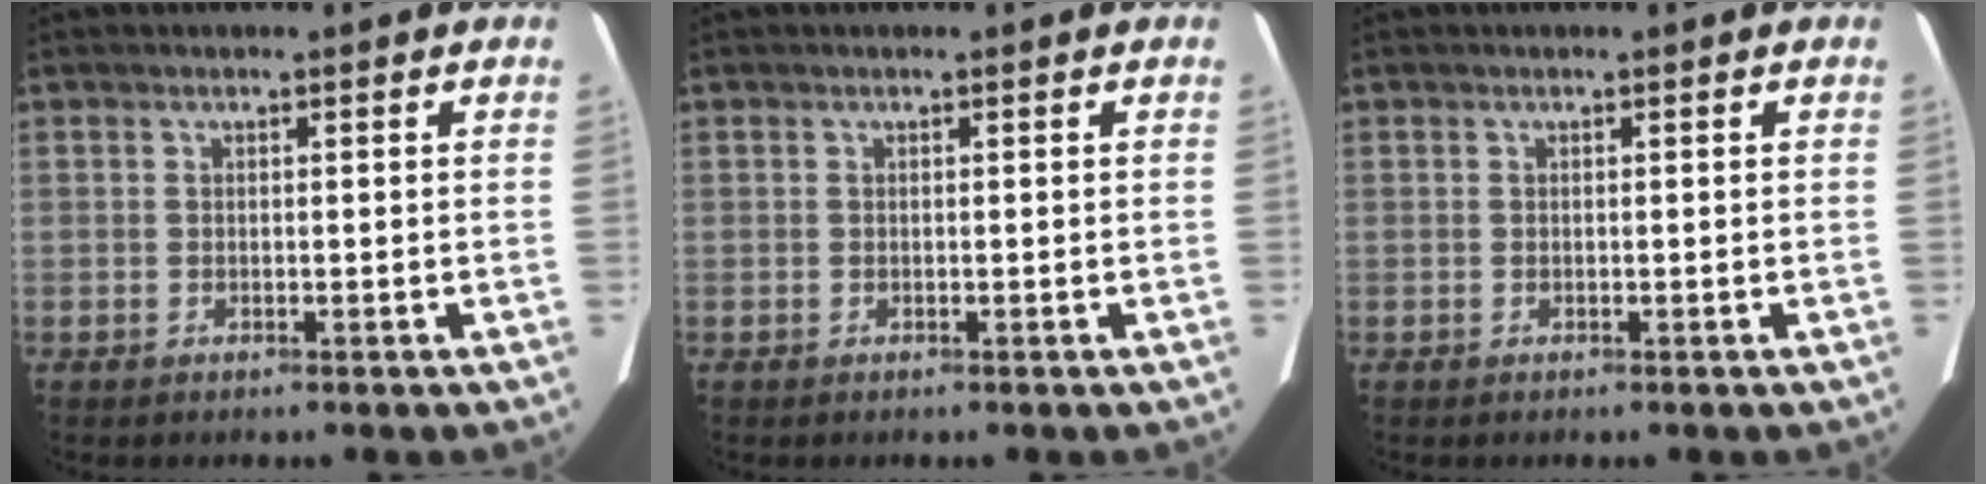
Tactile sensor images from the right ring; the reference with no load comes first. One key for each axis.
{"total": 0.0}
{"total": 0.0}